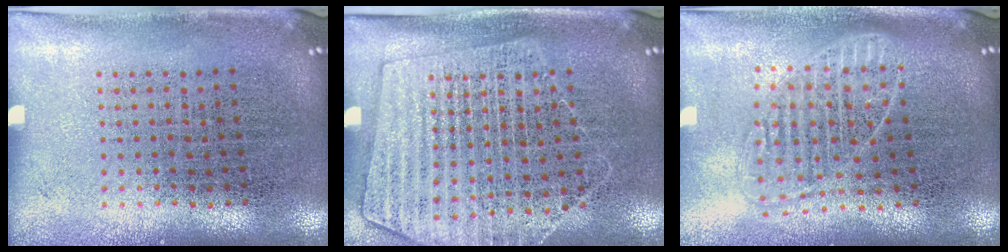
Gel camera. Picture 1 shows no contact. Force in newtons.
{"total": 1.4, "press": 1.4, "slide": 0.2}
{"total": 1.8, "press": 1.6, "slide": 1.0}